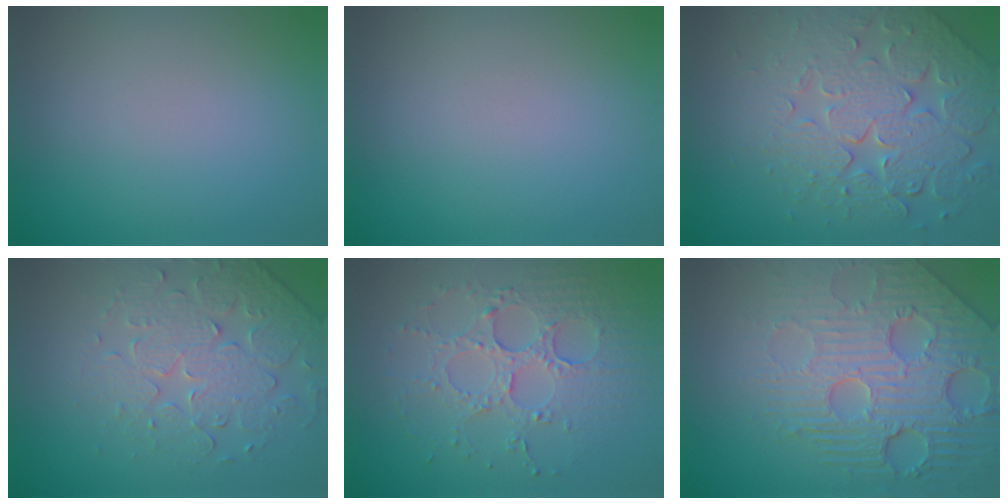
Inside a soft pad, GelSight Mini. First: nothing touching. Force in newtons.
{"total": 0.0}
{"total": 7.7, "press": 5.8, "slide": 5.1}
{"total": 4.3, "press": 4.0, "slide": 1.8}
{"total": 4.0, "press": 3.7, "slide": 1.4}
{"total": 8.7, "press": 6.0, "slide": 6.3}